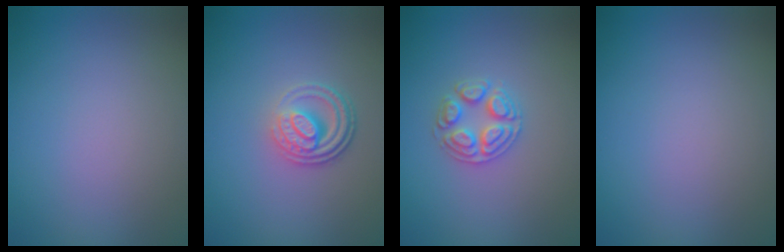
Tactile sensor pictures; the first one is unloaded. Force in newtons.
{"total": 3.8, "press": 2.7, "slide": 2.7}
{"total": 2.5, "press": 2.5, "slide": 0.4}
{"total": 0.0}